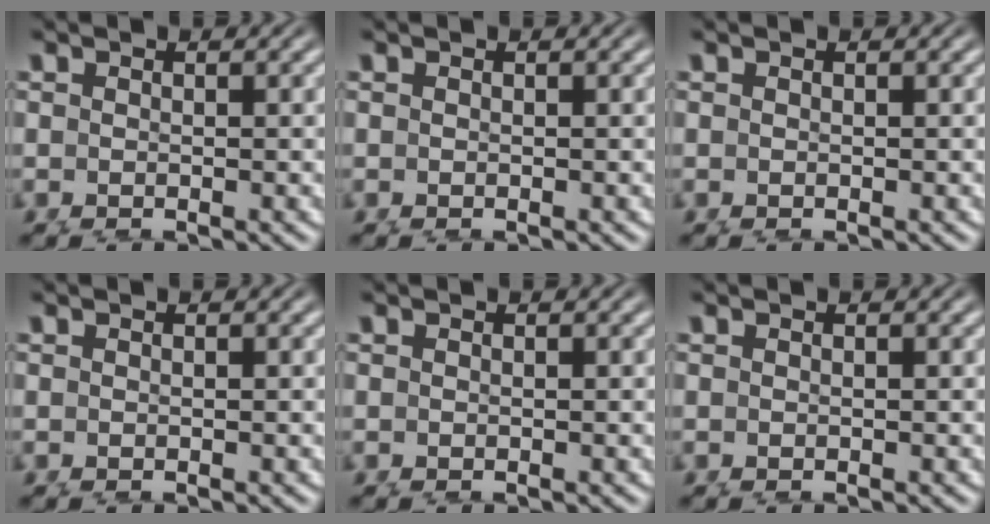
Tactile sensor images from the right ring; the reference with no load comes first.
{"total": 0.0}
{"total": 0.0}
{"total": 0.0}
{"total": 0.0}
{"total": 0.0}